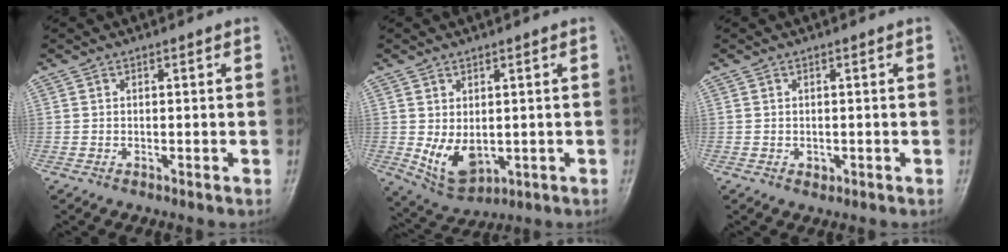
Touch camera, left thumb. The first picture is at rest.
{"total": 7.0, "force": [-0.2, 4.6, 5.3], "torque": [-0.080, -0.014, 0.019]}
{"total": 0.9, "force": [-0.1, 0.8, 0.5], "torque": [-0.005, 0.000, 0.002]}